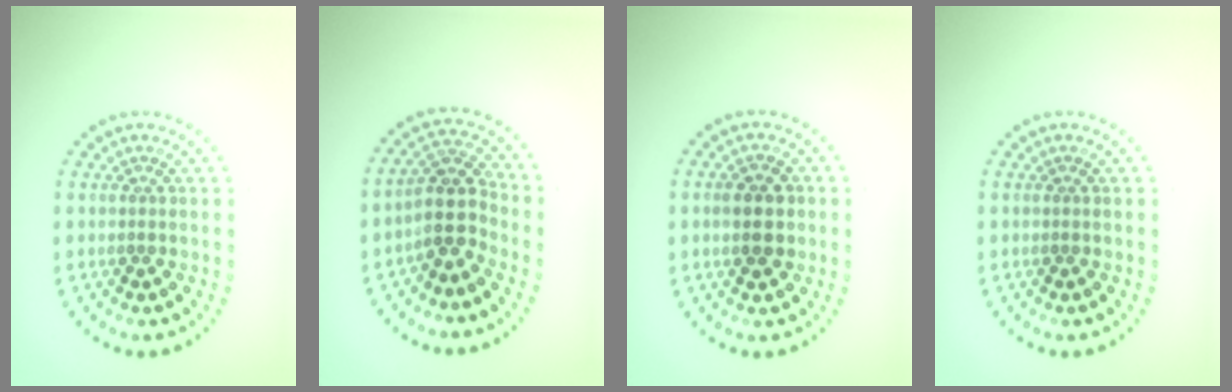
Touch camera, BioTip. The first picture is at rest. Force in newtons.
{"total": 3.7, "press": 3.0, "slide": 2.1}
{"total": 3.2, "press": 3.2, "slide": 0.1}
{"total": 0.0}